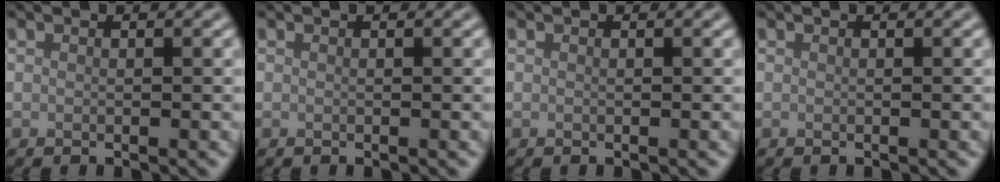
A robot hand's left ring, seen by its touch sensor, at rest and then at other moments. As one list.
[{"total": 0.0}, {"total": 0.0}, {"total": 0.0}]